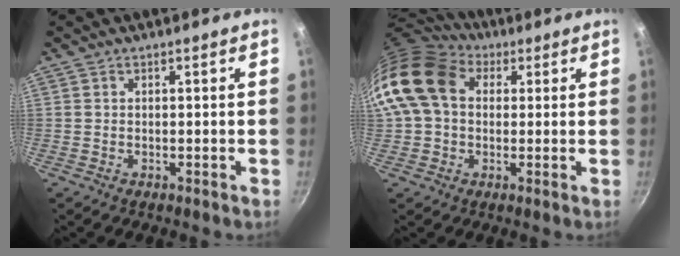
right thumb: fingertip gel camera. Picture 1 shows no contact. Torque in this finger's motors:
{"motor_torque": [2.47, 2.53, 0.35, -0.25, 0.67]}